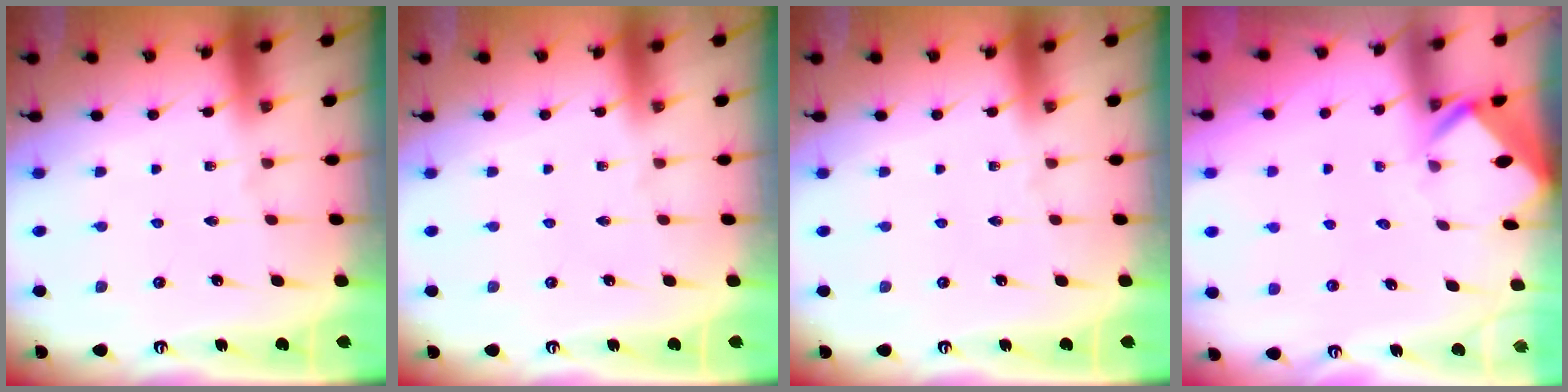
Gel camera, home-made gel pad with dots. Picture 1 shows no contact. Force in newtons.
{"total": 0.0}
{"total": 0.0}
{"total": 2.8, "press": 2.8, "slide": 0.1}